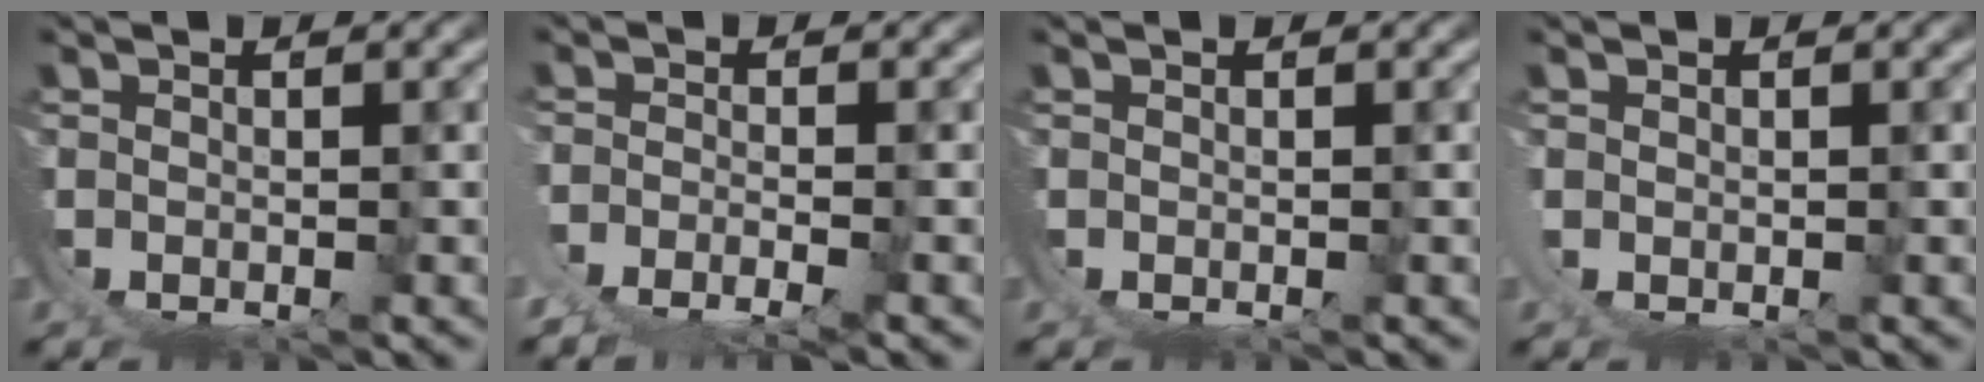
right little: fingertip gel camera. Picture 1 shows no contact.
{"total": 1.9, "force": [-0.8, -1.1, 1.4], "torque": [-0.019, 0.001, -0.011]}
{"total": 0.0}
{"total": 1.1, "force": [0.9, -0.5, 0.1], "torque": [-0.002, 0.004, 0.016]}